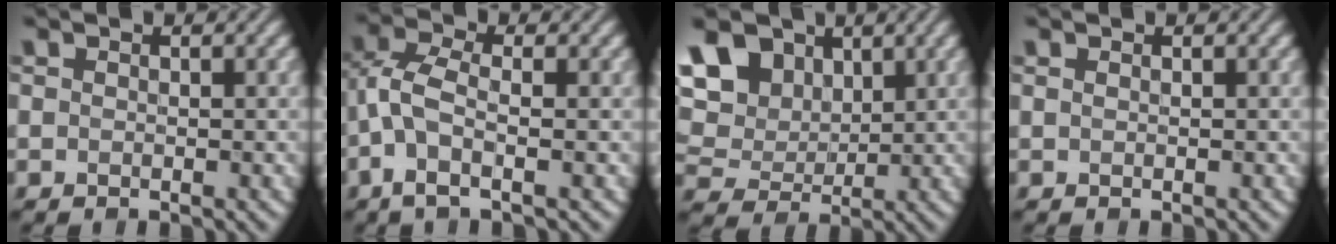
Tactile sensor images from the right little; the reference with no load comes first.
{"total": 4.1, "force": [-1.0, 1.5, 3.7], "torque": [-0.090, 0.005, -0.024]}
{"total": 8.9, "force": [4.3, 6.0, 4.9], "torque": [-0.113, 0.014, 0.067]}
{"total": 0.7, "force": [0.3, 0.4, 0.5], "torque": [0.004, -0.003, -0.001]}